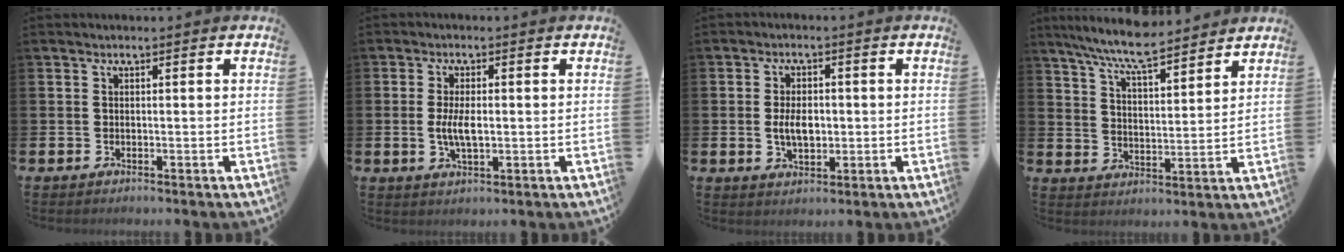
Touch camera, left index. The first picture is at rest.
{"total": 4.1, "force": [0.0, 1.8, 3.7], "torque": [-0.070, -0.001, -0.005]}
{"total": 4.2, "force": [-0.1, 2.5, 3.3], "torque": [-0.042, -0.001, -0.007]}
{"total": 8.4, "force": [7.8, 0.8, 3.1], "torque": [-0.085, -0.036, 0.140]}